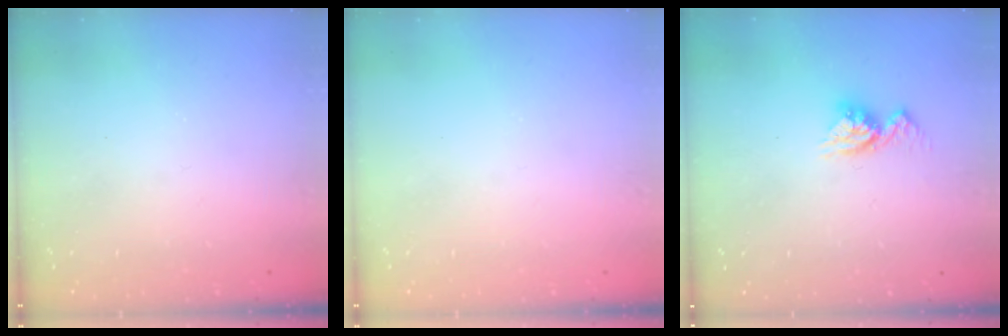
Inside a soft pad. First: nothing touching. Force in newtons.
{"total": 0.0}
{"total": 9.2, "press": 9.2, "slide": 0.8}